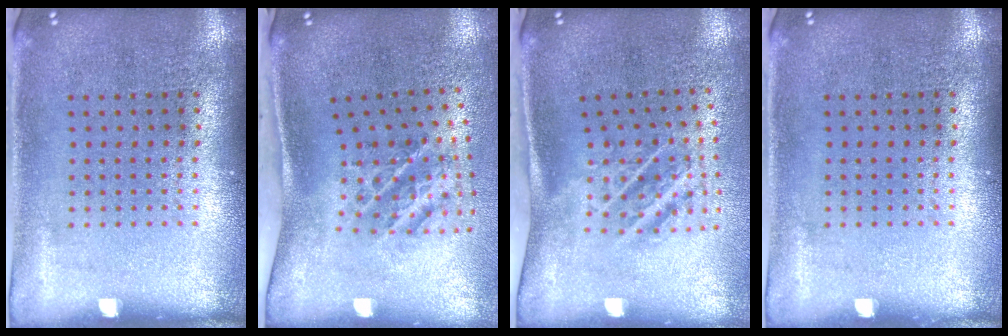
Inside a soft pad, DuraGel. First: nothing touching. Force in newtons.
{"total": 1.8, "press": 1.2, "slide": 1.3}
{"total": 1.9, "press": 1.2, "slide": 1.5}
{"total": 0.0}